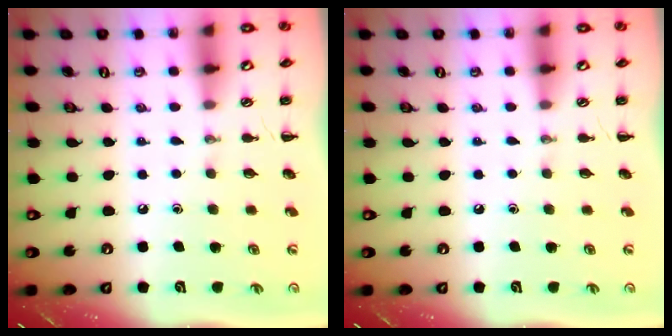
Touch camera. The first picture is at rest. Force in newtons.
{"total": 0.0}